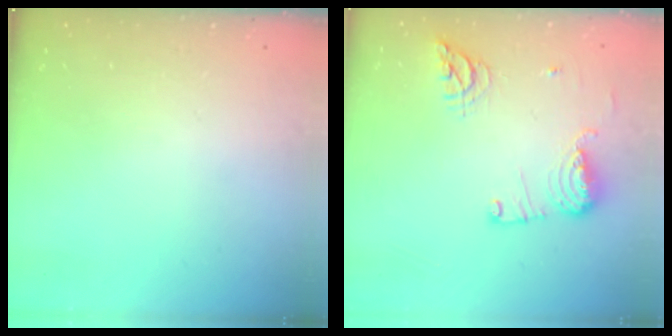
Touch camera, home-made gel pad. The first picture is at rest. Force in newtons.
{"total": 12.4, "press": 12.2, "slide": 2.3}